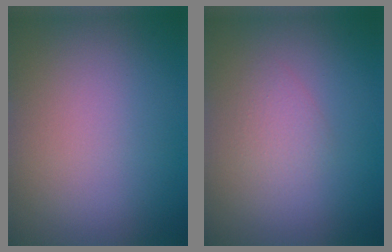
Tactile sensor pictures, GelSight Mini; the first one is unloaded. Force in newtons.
{"total": 1.4, "press": 1.4, "slide": 0.0}